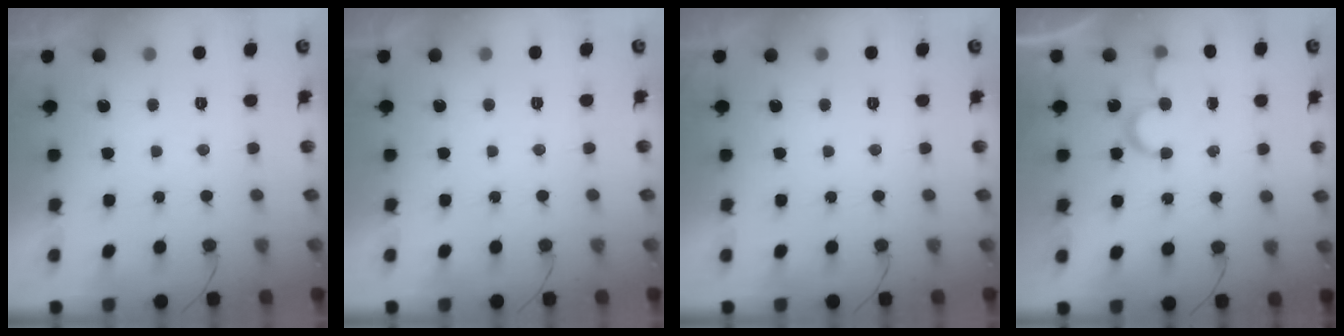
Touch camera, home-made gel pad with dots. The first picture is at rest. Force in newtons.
{"total": 1.7, "press": 1.7, "slide": 0.1}
{"total": 0.0}
{"total": 5.3, "press": 5.3, "slide": 0.4}